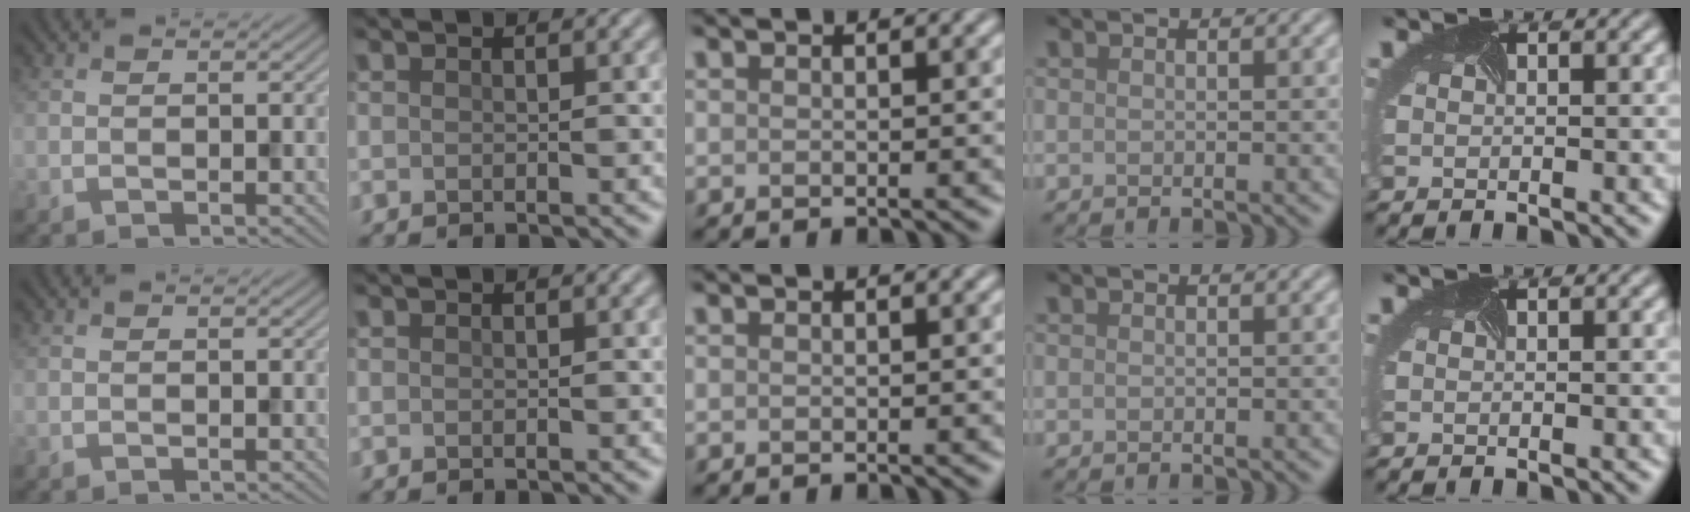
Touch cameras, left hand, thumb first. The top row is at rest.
{}